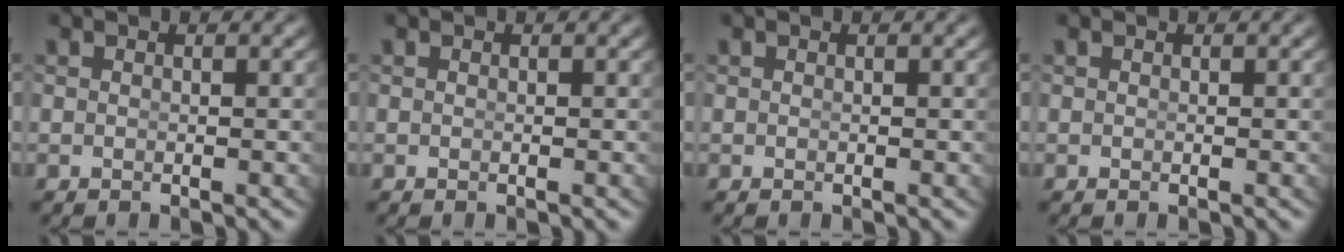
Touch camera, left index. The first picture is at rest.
{"total": 0.0}
{"total": 0.0}
{"total": 0.0}